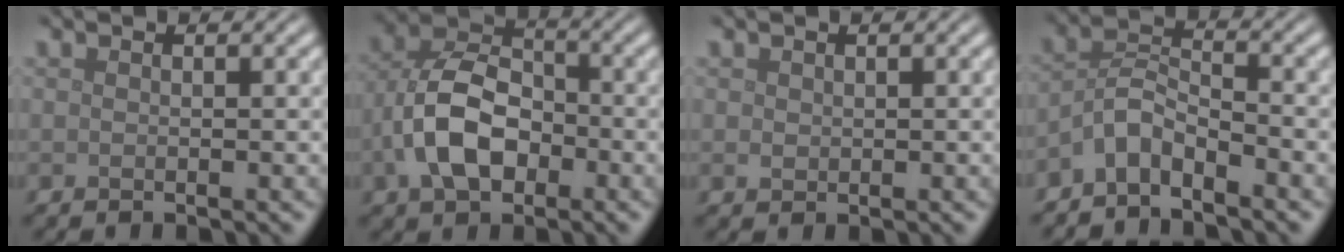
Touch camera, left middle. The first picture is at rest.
{"total": 7.4, "force": [-2.0, 4.8, 5.3], "torque": [-0.106, 0.010, -0.042]}
{"total": 0.7, "force": [0.2, 0.7, 0.3], "torque": [-0.004, -0.002, 0.002]}
{"total": 3.4, "force": [-2.7, 1.1, 1.8], "torque": [-0.033, 0.010, -0.064]}